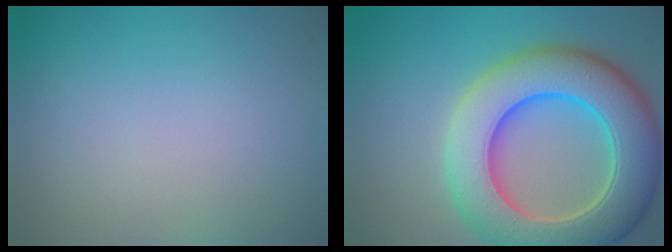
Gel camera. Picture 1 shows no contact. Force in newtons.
{"total": 11.3, "press": 11.3, "slide": 0.8}